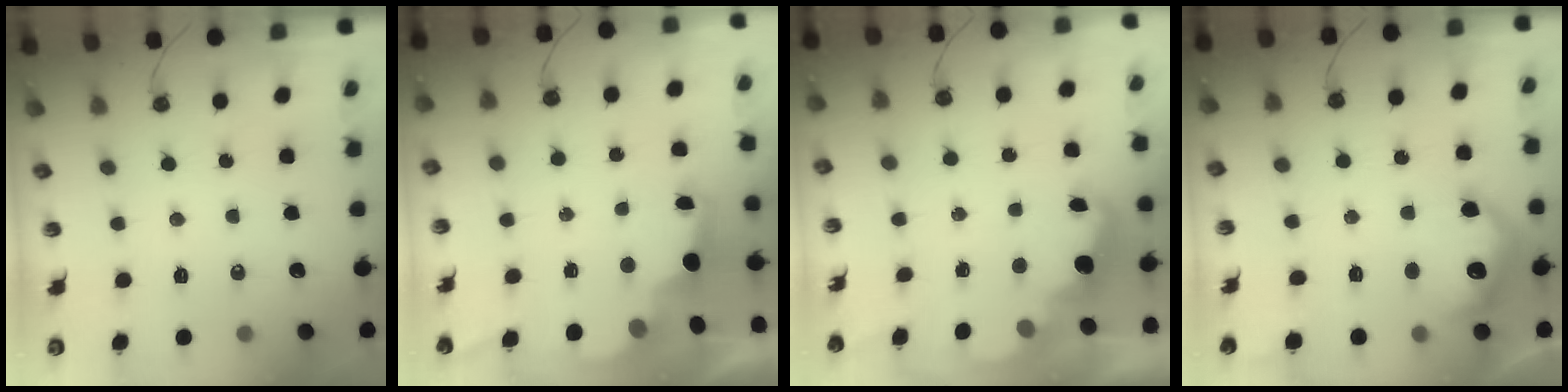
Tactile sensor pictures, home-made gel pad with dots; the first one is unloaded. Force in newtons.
{"total": 2.9, "press": 2.7, "slide": 0.9}
{"total": 3.4, "press": 3.3, "slide": 0.8}
{"total": 11.5, "press": 11.4, "slide": 0.7}